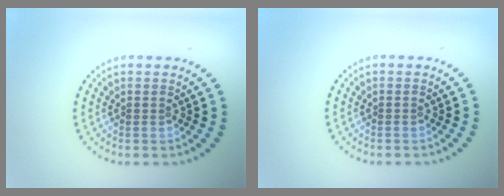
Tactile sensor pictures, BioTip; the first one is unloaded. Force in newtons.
{"total": 0.0}